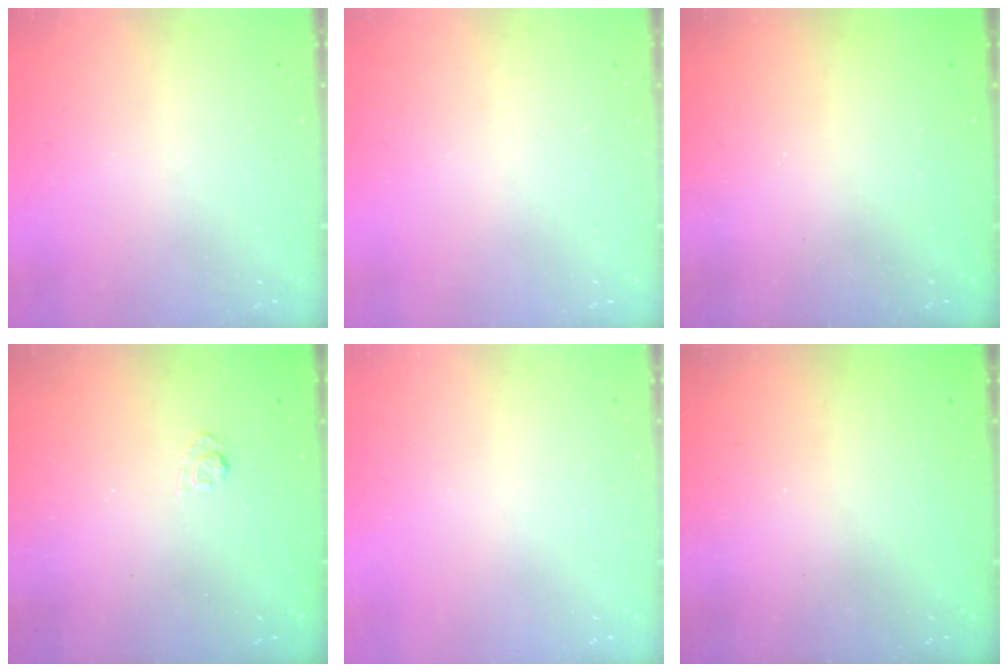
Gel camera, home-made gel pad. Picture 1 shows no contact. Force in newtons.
{"total": 0.0}
{"total": 2.2, "press": 2.1, "slide": 0.7}
{"total": 2.7, "press": 2.3, "slide": 1.5}
{"total": 0.0}
{"total": 2.3, "press": 2.2, "slide": 0.8}